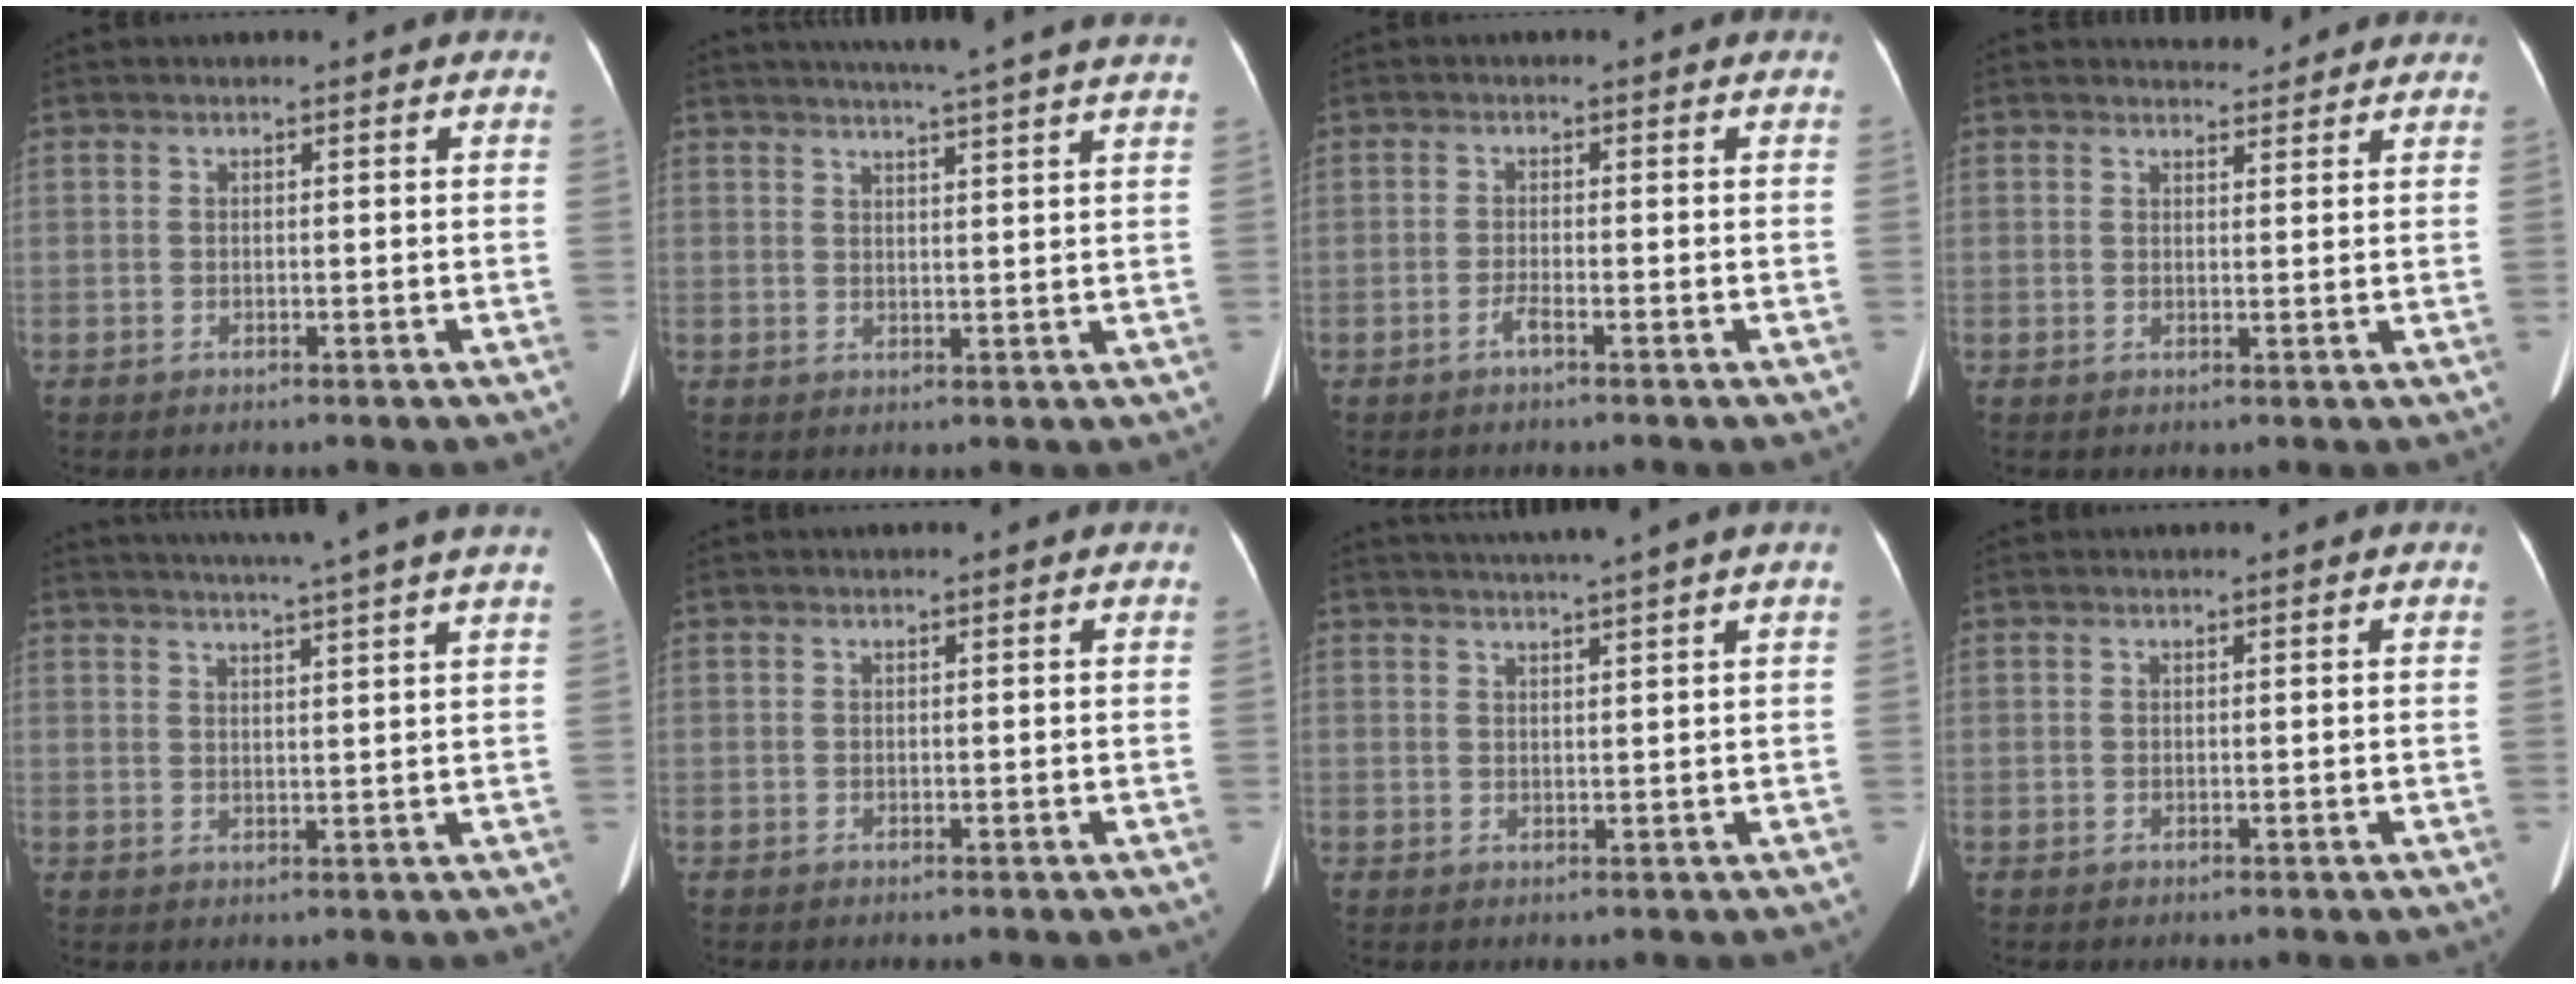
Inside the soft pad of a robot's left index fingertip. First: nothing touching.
{"total": 14.7, "force": [13.0, -0.4, 6.8], "torque": [-0.110, 0.001, 0.157]}
{"total": 1.2, "force": [-0.9, -0.1, 0.9], "torque": [-0.020, 0.000, -0.018]}
{"total": 4.7, "force": [4.5, 1.2, 0.8], "torque": [-0.009, 0.007, 0.049]}
{"total": 12.3, "force": [10.6, -1.8, 6.0], "torque": [-0.097, -0.007, 0.129]}
{"total": 0.0}
{"total": 3.9, "force": [3.4, -1.1, 1.5], "torque": [-0.018, 0.009, 0.053]}
{"total": 0.0}